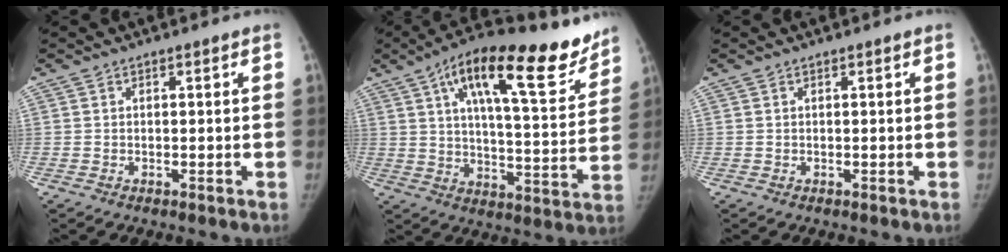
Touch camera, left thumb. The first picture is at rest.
{"total": 22.7, "force": [13.9, 7.6, 16.2], "torque": [-0.205, -0.039, 0.209]}
{"total": 0.0}